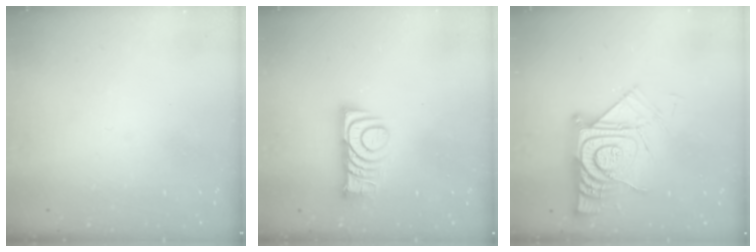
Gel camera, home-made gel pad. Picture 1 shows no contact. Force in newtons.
{"total": 9.3, "press": 9.3, "slide": 0.7}
{"total": 14.2, "press": 14.2, "slide": 1.1}